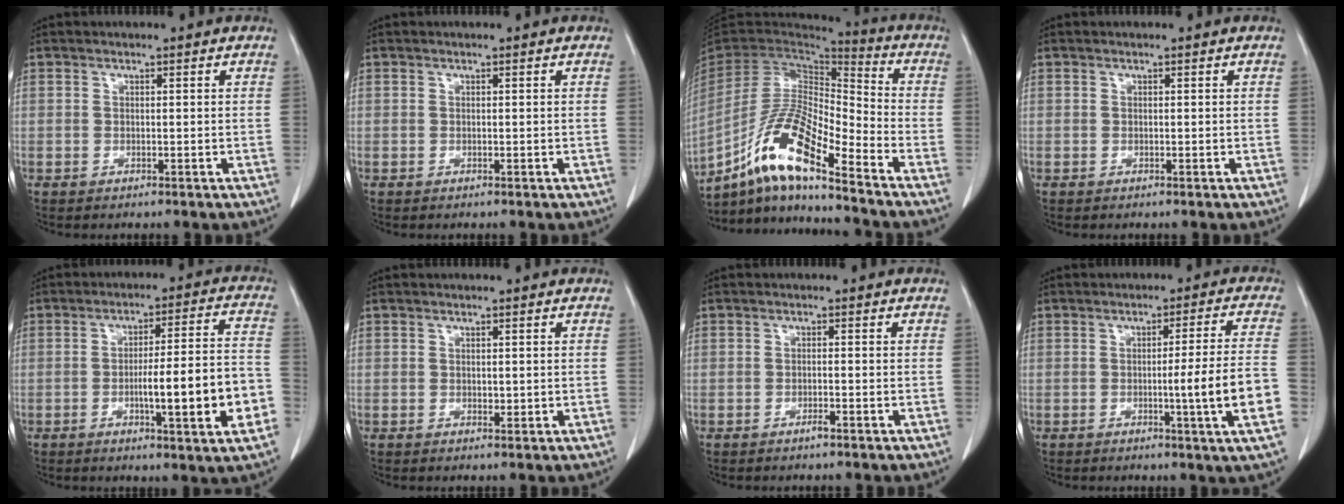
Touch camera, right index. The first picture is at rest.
{"total": 0.0}
{"total": 15.7, "force": [-10.1, 2.1, 11.8], "torque": [-0.232, -0.005, -0.188]}
{"total": 0.0}
{"total": 13.8, "force": [-3.8, 0.8, 13.3], "torque": [-0.195, 0.009, -0.055]}
{"total": 0.8, "force": [0.1, 0.4, 0.6], "torque": [-0.011, -0.003, 0.004]}
{"total": 1.1, "force": [-0.8, 0.0, 0.8], "torque": [-0.018, -0.001, -0.014]}
{"total": 9.7, "force": [-2.4, -1.7, 9.3], "torque": [-0.126, -0.011, -0.036]}